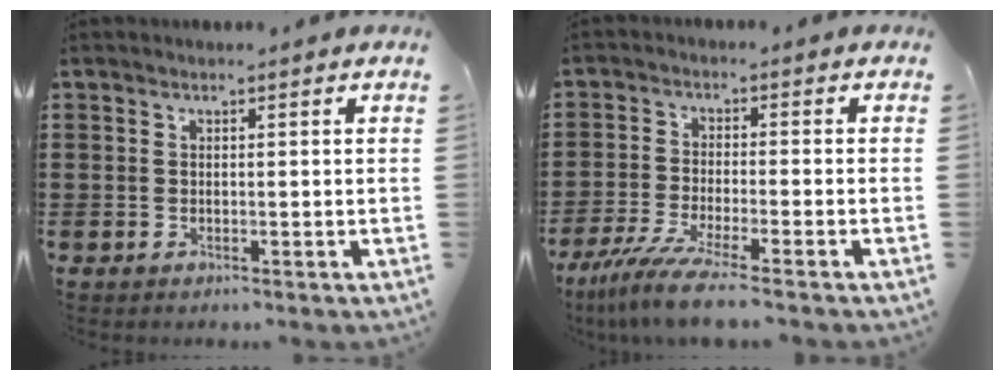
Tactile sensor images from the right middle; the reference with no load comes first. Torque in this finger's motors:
{"motor_torque": [1.48, -0.65, 0.25, 0.21]}